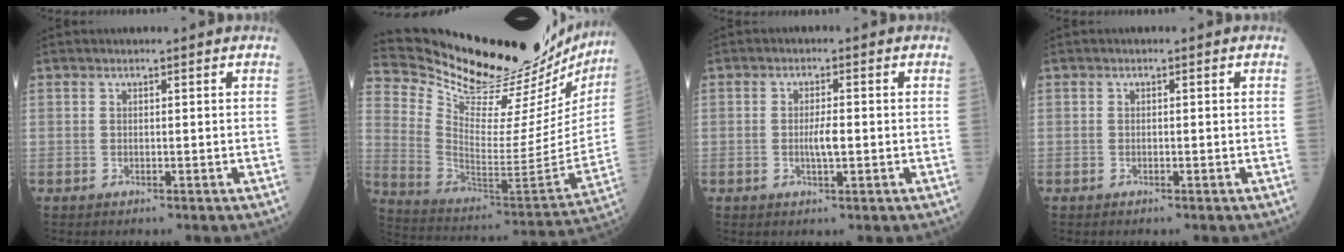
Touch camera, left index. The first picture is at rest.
{"total": 34.1, "force": [30.3, 6.8, 14.2], "torque": [-0.243, -0.099, 0.414]}
{"total": 2.5, "force": [-0.6, 0.3, 2.4], "torque": [-0.046, -0.004, -0.012]}
{"total": 0.0}